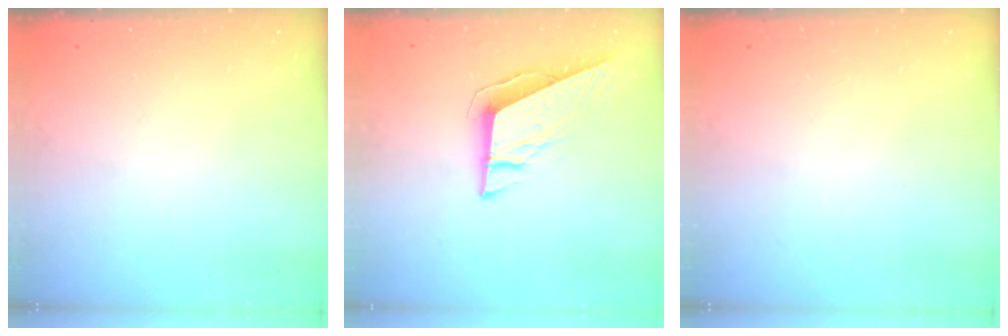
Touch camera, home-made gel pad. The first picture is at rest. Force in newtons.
{"total": 9.3, "press": 9.2, "slide": 1.3}
{"total": 0.0}